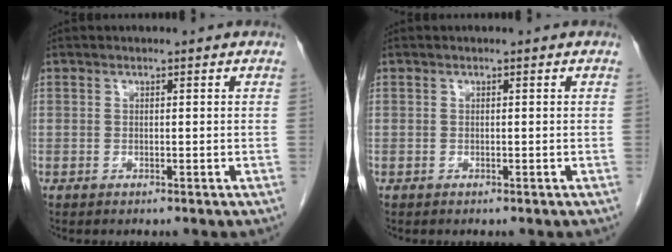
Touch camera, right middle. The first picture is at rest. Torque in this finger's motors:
{"motor_torque": [0.16, -0.08, 0.02, 0.01]}